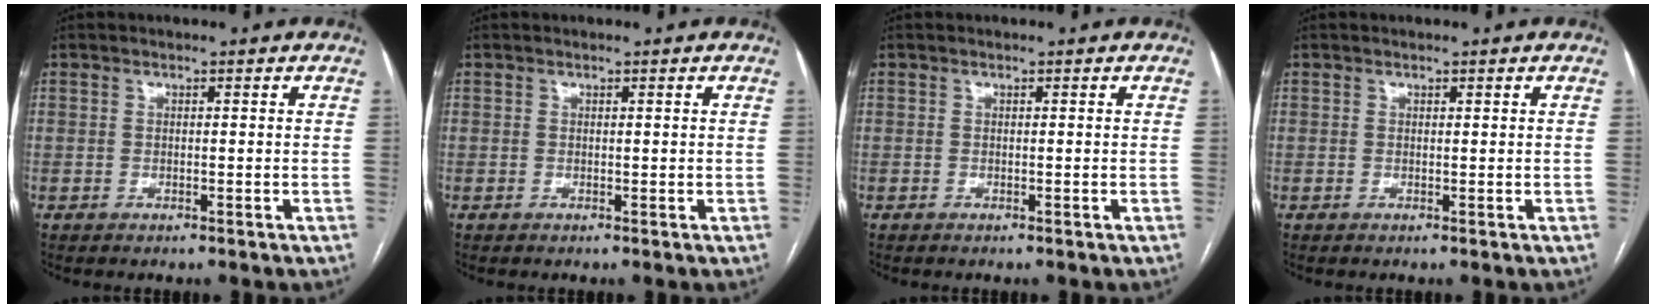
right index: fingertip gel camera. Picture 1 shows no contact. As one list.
[{"total": 0.0}, {"total": 0.0}, {"total": 0.0}]